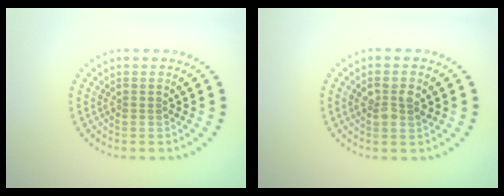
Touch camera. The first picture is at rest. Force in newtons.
{"total": 2.6, "press": 2.5, "slide": 0.5}